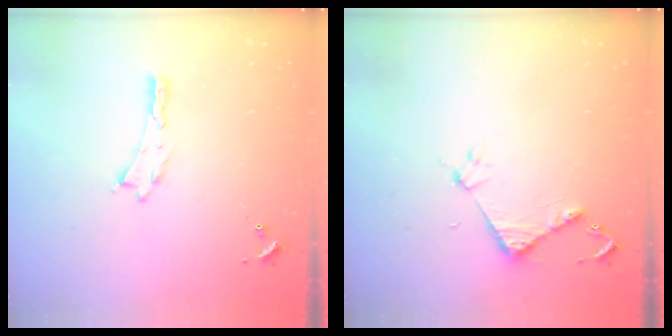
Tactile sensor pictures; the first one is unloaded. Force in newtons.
{"total": 3.8, "press": 3.8, "slide": 0.3}